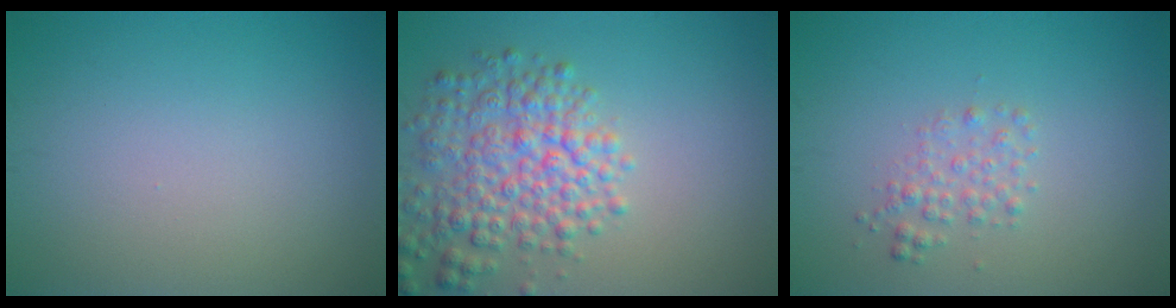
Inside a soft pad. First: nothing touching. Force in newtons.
{"total": 5.8, "press": 5.8, "slide": 0.3}
{"total": 1.6, "press": 1.6, "slide": 0.0}